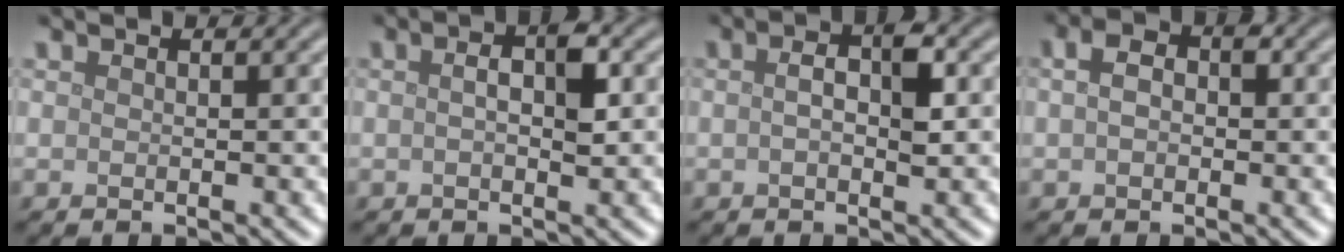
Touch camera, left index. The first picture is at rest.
{"total": 2.9, "force": [0.3, 1.0, 2.8], "torque": [-0.047, 0.006, 0.002]}
{"total": 3.3, "force": [0.3, 1.2, 3.0], "torque": [-0.054, 0.006, 0.000]}
{"total": 2.8, "force": [0.4, 1.8, 2.1], "torque": [-0.038, 0.011, 0.002]}